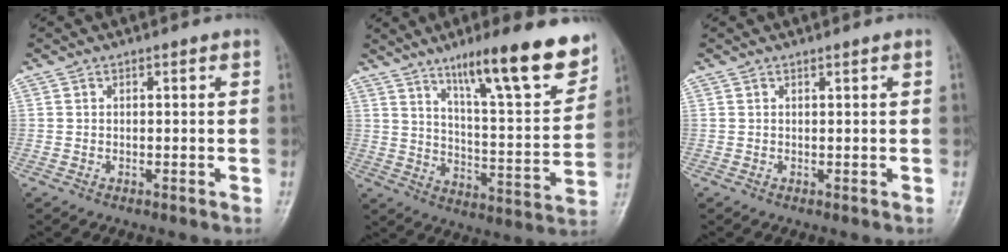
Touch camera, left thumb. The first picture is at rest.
{"total": 19.5, "force": [12.7, 3.5, 14.3], "torque": [-0.181, -0.065, 0.201]}
{"total": 0.0}